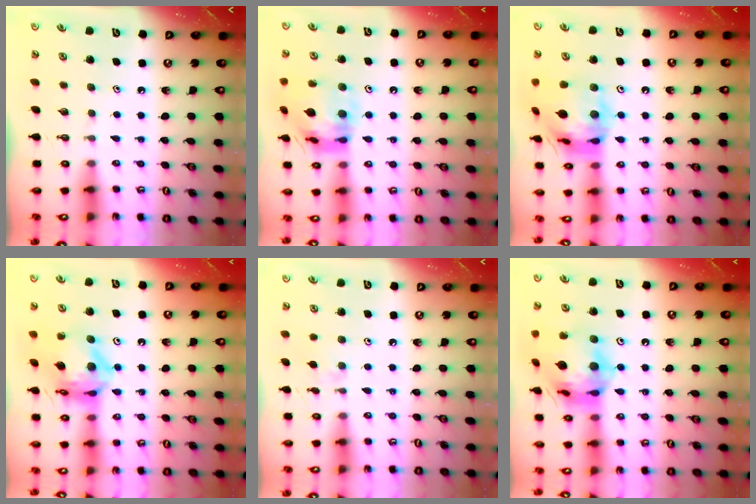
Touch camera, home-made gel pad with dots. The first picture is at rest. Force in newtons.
{"total": 15.9, "press": 15.8, "slide": 1.5}
{"total": 18.9, "press": 18.8, "slide": 2.0}
{"total": 14.0, "press": 13.9, "slide": 1.6}
{"total": 3.9, "press": 3.9, "slide": 0.7}
{"total": 20.2, "press": 20.1, "slide": 2.3}